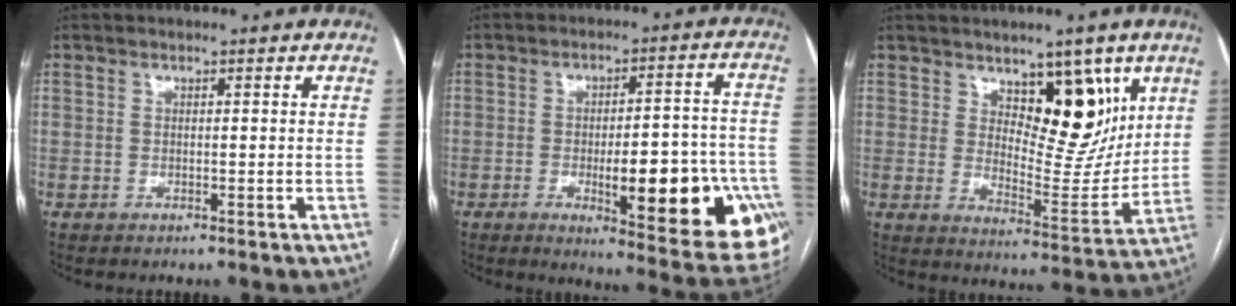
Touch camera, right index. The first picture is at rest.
{"total": 21.3, "force": [-6.9, 4.9, 19.5], "torque": [-0.159, 0.016, -0.070]}
{"total": 11.6, "force": [6.0, 5.3, 8.4], "torque": [-0.110, -0.011, 0.106]}